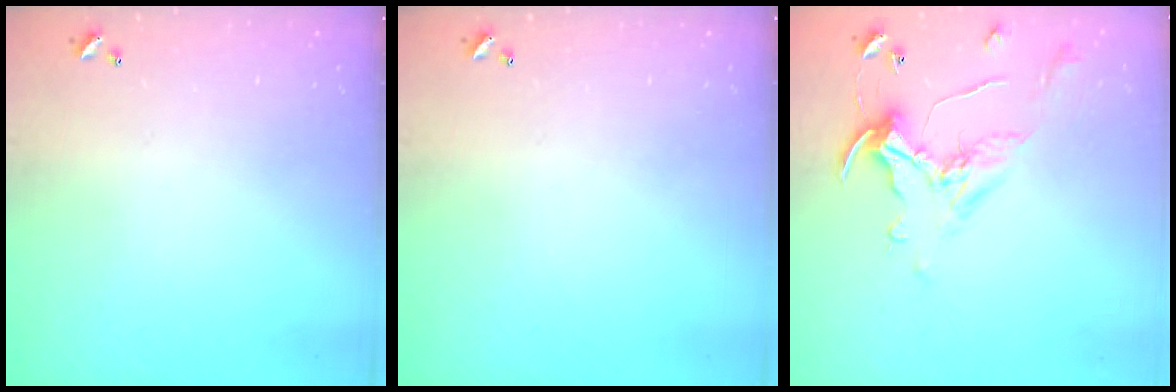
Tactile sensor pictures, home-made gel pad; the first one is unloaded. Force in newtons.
{"total": 0.0}
{"total": 1.1, "press": 0.8, "slide": 0.8}